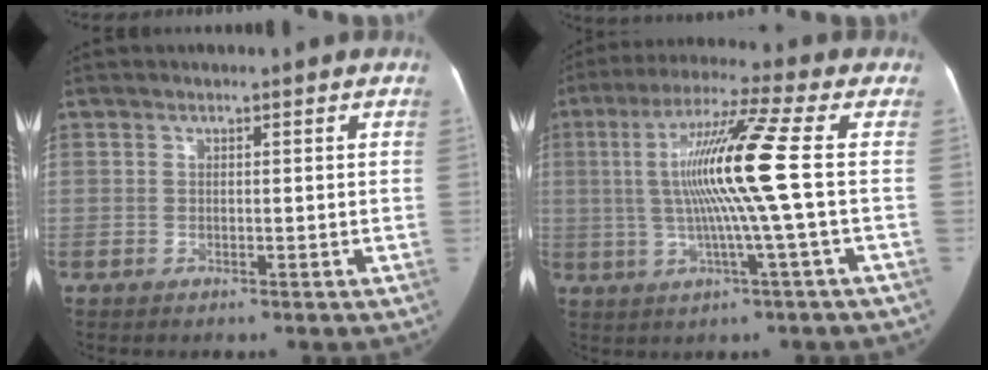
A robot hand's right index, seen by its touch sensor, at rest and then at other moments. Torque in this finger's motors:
{"motor_torque": [1.58, -0.15, 0.90, 0.21]}